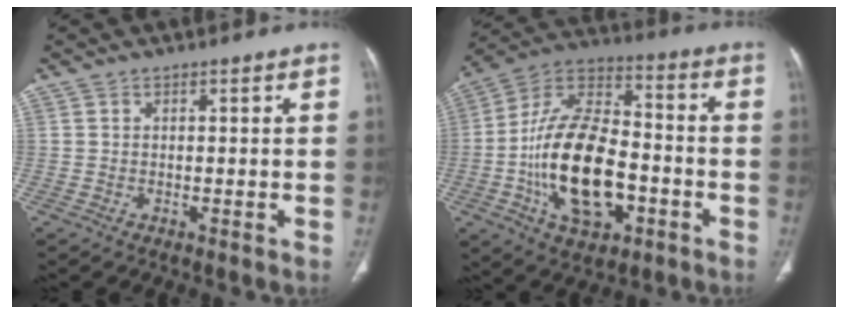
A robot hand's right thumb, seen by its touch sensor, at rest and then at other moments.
{"total": 22.2, "force": [-5.5, 12.2, 17.8], "torque": [-0.302, 0.031, -0.092]}